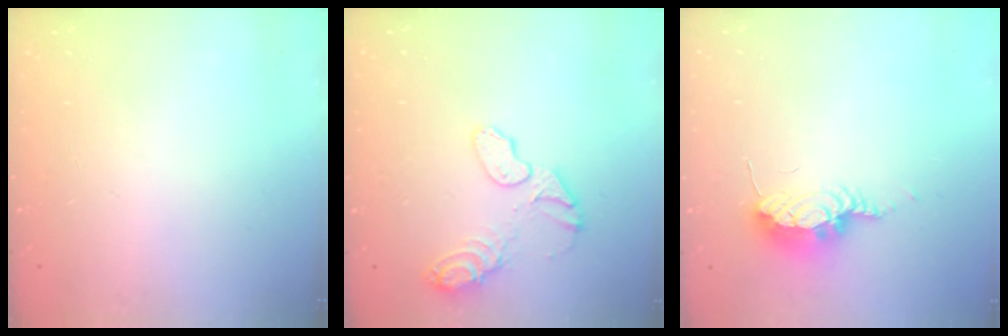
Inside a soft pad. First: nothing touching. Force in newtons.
{"total": 10.4, "press": 10.3, "slide": 1.0}
{"total": 8.0, "press": 7.8, "slide": 1.8}